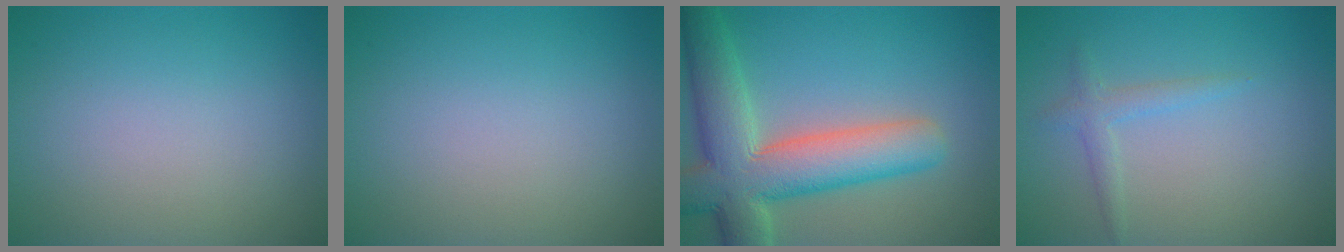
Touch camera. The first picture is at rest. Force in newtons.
{"total": 0.0}
{"total": 9.9, "press": 9.9, "slide": 0.8}
{"total": 0.9, "press": 0.9, "slide": 0.1}